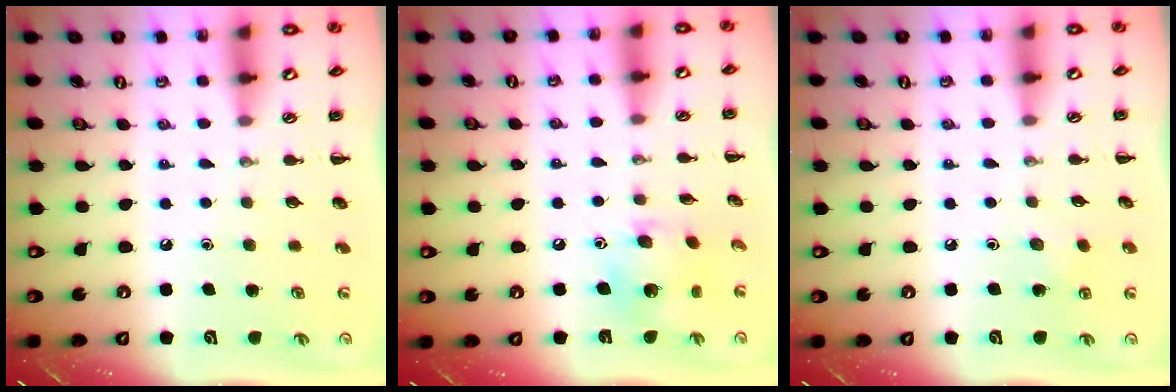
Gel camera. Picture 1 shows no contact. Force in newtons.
{"total": 7.3, "press": 7.3, "slide": 0.4}
{"total": 5.6, "press": 5.4, "slide": 1.7}